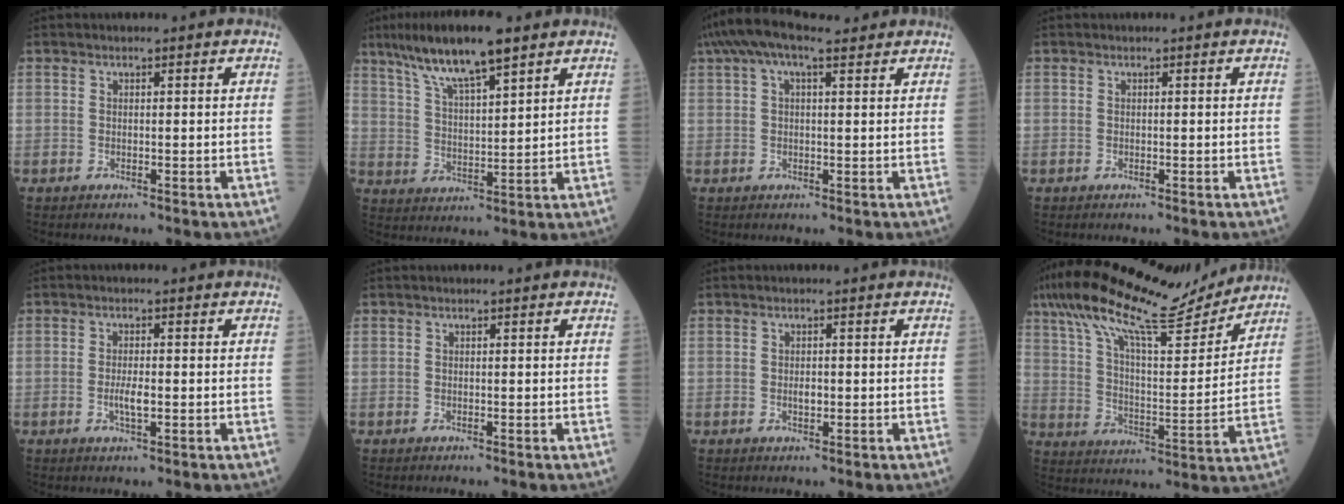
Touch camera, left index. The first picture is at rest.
{"total": 11.6, "force": [8.1, 1.5, 8.2], "torque": [-0.156, 0.017, 0.146]}
{"total": 8.8, "force": [6.2, 2.7, 5.6], "torque": [-0.113, 0.054, 0.107]}
{"total": 0.0}
{"total": 2.6, "force": [-0.5, 0.6, 2.5], "torque": [-0.053, -0.001, -0.008]}
{"total": 0.0}
{"total": 1.3, "force": [-0.1, 0.6, 1.2], "torque": [-0.024, 0.000, 0.000]}
{"total": 20.1, "force": [17.0, 3.1, 10.3], "torque": [-0.195, 0.027, 0.275]}